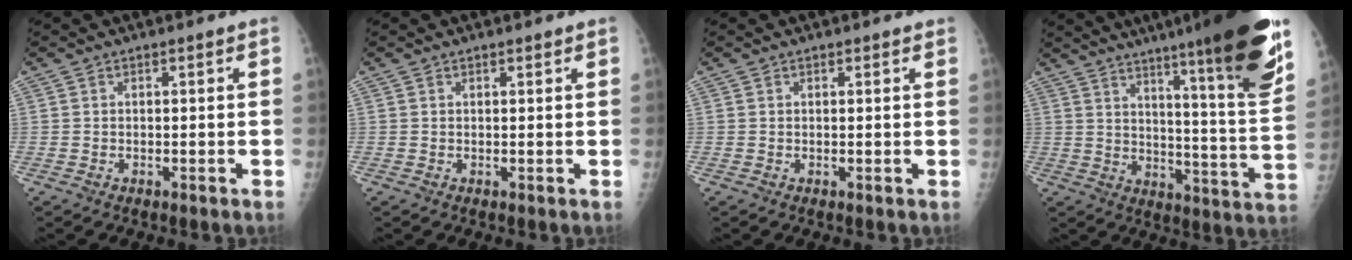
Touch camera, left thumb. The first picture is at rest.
{"total": 0.8, "force": [0.6, 0.3, 0.3], "torque": [-0.004, -0.004, 0.007]}
{"total": 0.8, "force": [0.6, 0.4, 0.2], "torque": [0.001, -0.005, 0.006]}
{"total": 24.9, "force": [16.2, 1.9, 18.7], "torque": [-0.252, -0.082, 0.229]}